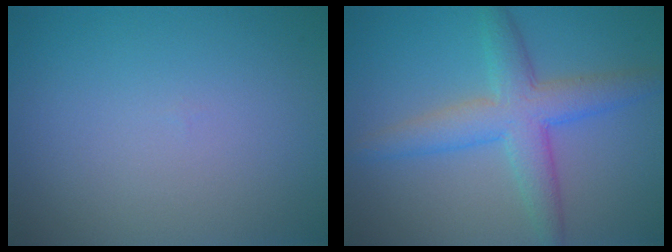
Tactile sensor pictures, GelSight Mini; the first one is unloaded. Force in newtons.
{"total": 5.3, "press": 5.3, "slide": 0.0}